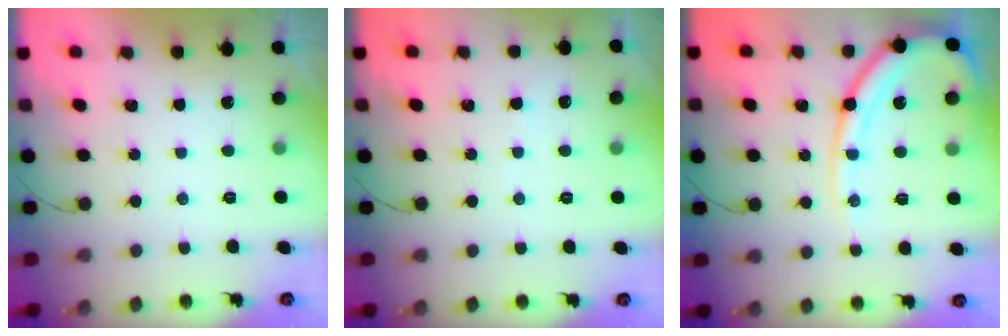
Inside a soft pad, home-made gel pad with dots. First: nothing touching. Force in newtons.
{"total": 1.9, "press": 1.8, "slide": 0.2}
{"total": 14.0, "press": 13.9, "slide": 1.4}